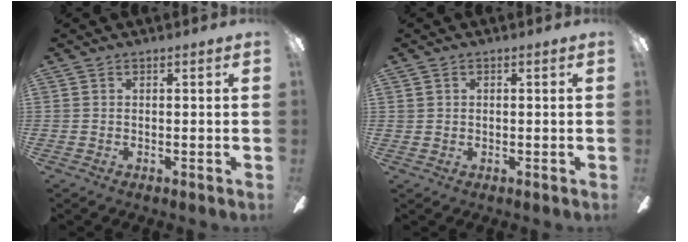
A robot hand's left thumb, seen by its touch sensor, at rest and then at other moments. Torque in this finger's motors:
{"motor_torque": [0.02, -0.24, -0.32, -0.08, -0.01]}